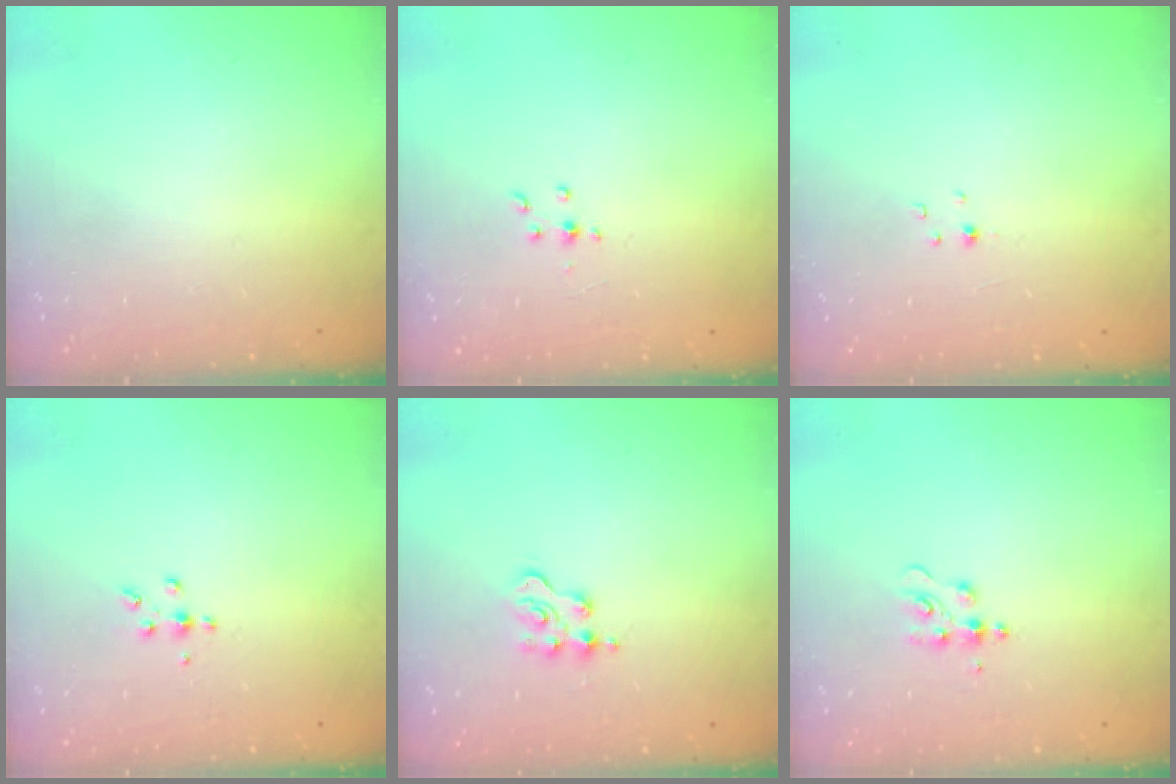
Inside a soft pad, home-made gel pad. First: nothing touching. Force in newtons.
{"total": 3.6, "press": 3.4, "slide": 1.0}
{"total": 1.1, "press": 1.1, "slide": 0.2}
{"total": 3.0, "press": 3.0, "slide": 0.5}
{"total": 2.5, "press": 2.4, "slide": 0.5}
{"total": 4.6, "press": 4.6, "slide": 0.6}